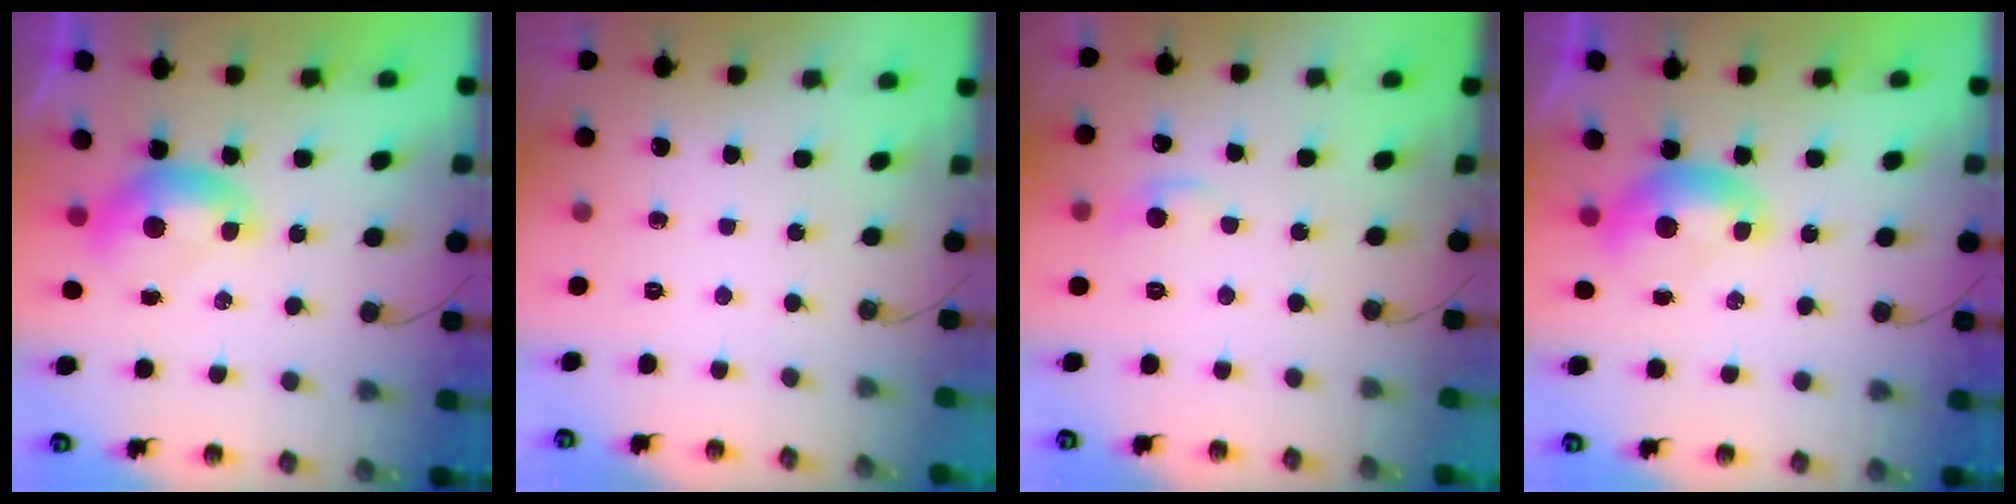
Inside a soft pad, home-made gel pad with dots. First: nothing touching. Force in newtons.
{"total": 0.0}
{"total": 1.6, "press": 1.3, "slide": 0.8}
{"total": 0.0}